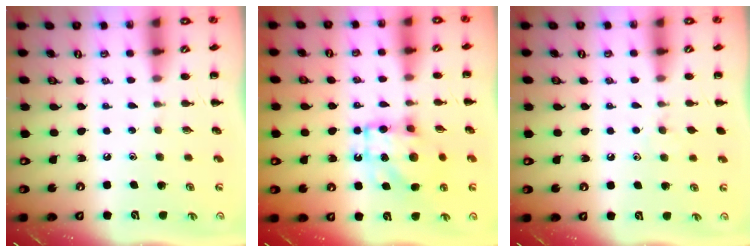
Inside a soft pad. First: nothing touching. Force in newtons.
{"total": 11.9, "press": 11.9, "slide": 1.4}
{"total": 4.6, "press": 4.4, "slide": 1.4}